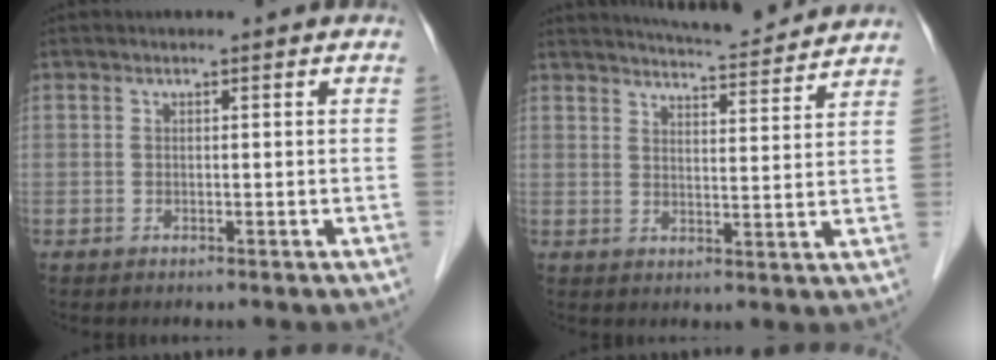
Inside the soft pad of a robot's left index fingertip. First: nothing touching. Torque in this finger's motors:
{"motor_torque": [0.25, -0.45, 0.09, 0.04]}